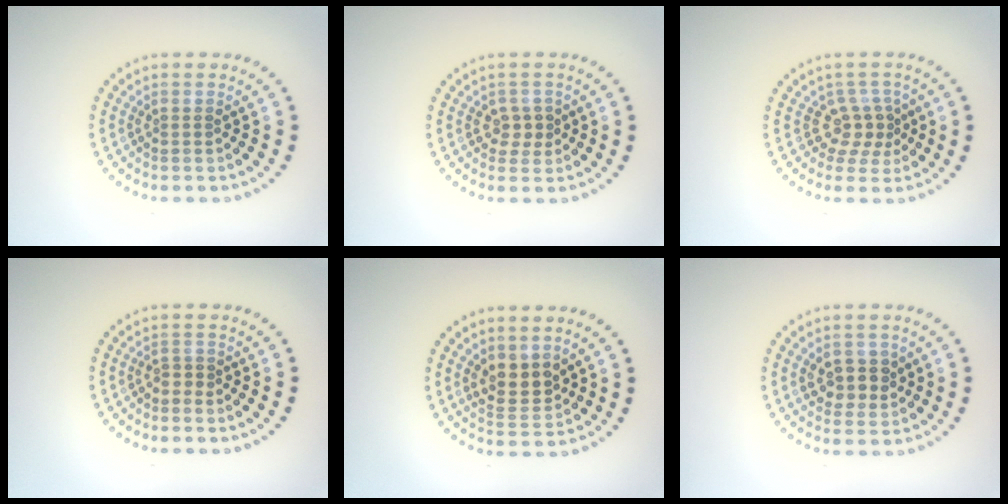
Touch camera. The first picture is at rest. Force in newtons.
{"total": 1.7, "press": 1.6, "slide": 0.5}
{"total": 2.5, "press": 1.8, "slide": 1.7}
{"total": 0.7, "press": 0.3, "slide": 0.6}
{"total": 2.9, "press": 2.7, "slide": 1.1}
{"total": 2.9, "press": 2.8, "slide": 0.8}